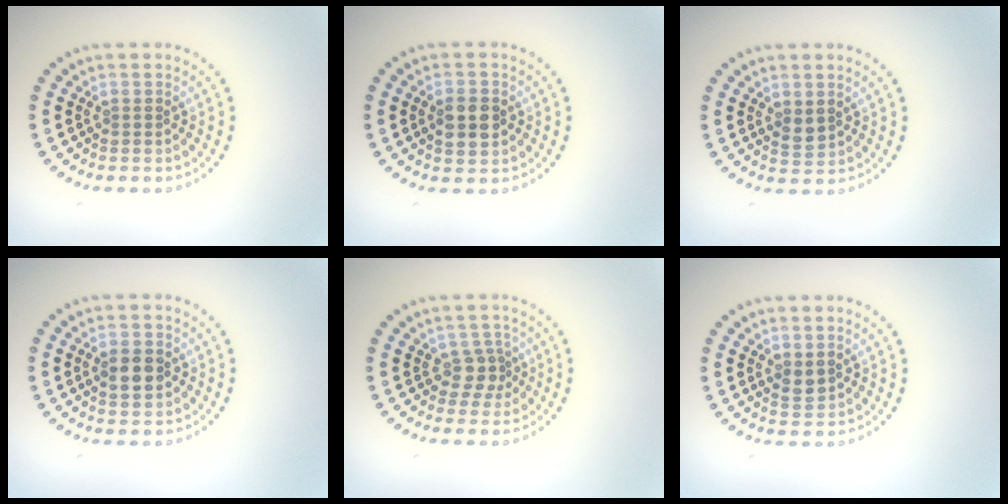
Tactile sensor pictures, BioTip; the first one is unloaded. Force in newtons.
{"total": 3.2, "press": 3.2, "slide": 0.1}
{"total": 1.5, "press": 1.4, "slide": 0.5}
{"total": 3.0, "press": 3.0, "slide": 0.1}
{"total": 2.1, "press": 1.6, "slide": 1.3}
{"total": 1.5, "press": 1.4, "slide": 0.5}